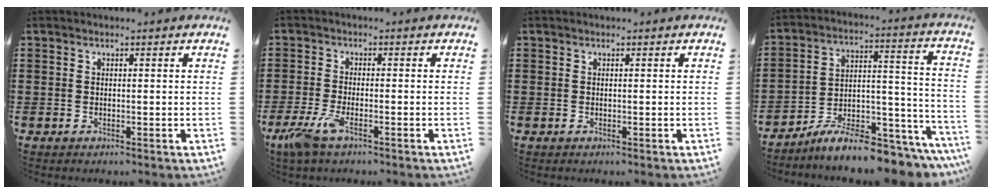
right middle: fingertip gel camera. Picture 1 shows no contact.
{"total": 4.5, "force": [-2.6, 1.1, 3.5], "torque": [-0.092, -0.011, -0.054]}
{"total": 0.0}
{"total": 8.5, "force": [-7.8, 0.6, 3.4], "torque": [-0.049, 0.012, -0.150]}